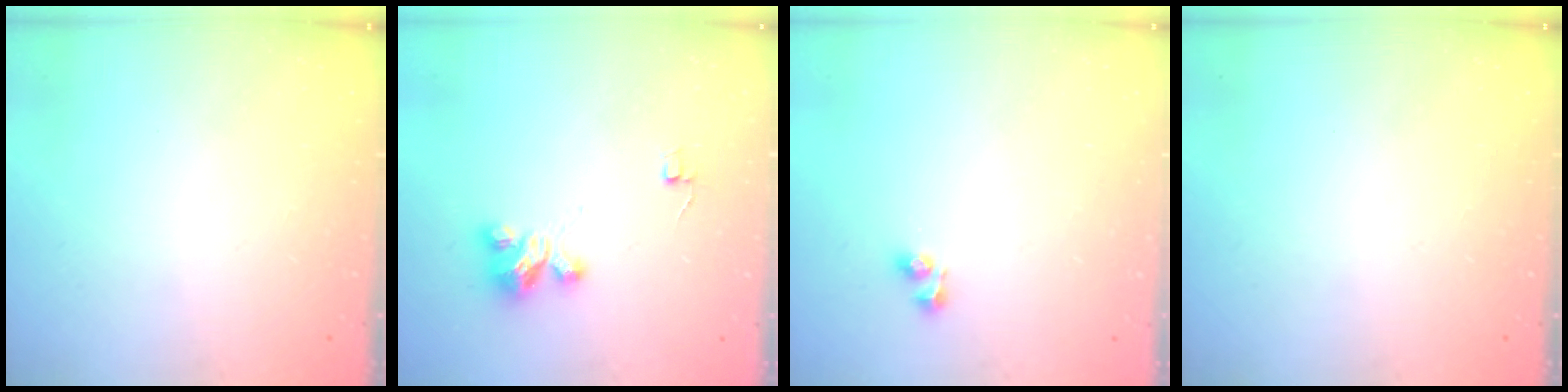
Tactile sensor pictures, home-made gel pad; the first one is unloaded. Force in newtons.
{"total": 4.0, "press": 4.0, "slide": 0.2}
{"total": 4.5, "press": 4.5, "slide": 0.4}
{"total": 0.0}